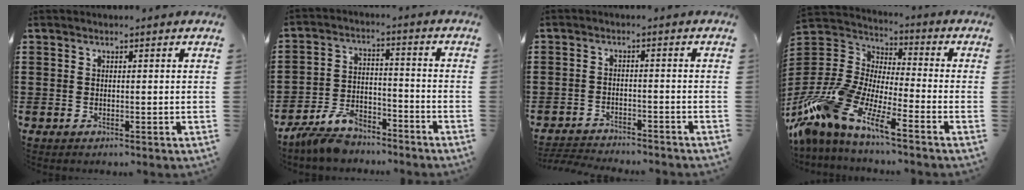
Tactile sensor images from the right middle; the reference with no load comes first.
{"total": 6.9, "force": [-6.2, 2.2, 2.0], "torque": [-0.057, 0.007, -0.128]}
{"total": 3.0, "force": [-3.0, 0.1, 0.2], "torque": [-0.009, -0.003, -0.064]}
{"total": 10.9, "force": [-9.1, 2.2, 5.7], "torque": [-0.165, -0.009, -0.197]}